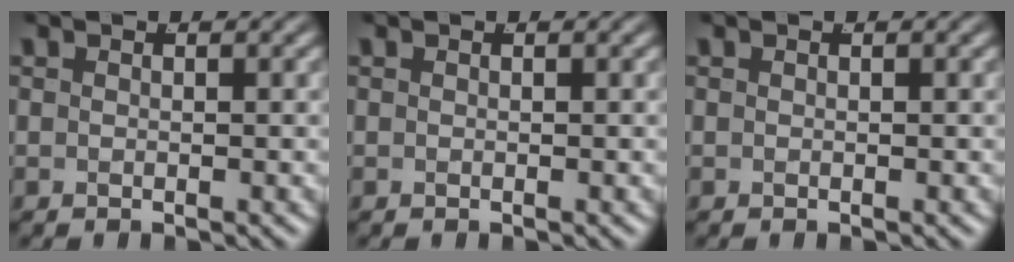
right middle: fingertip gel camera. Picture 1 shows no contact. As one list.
[{"total": 0.0}, {"total": 0.0}]